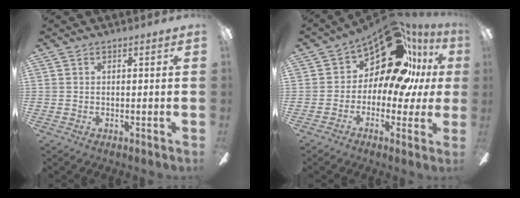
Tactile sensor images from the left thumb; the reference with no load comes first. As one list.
[{"total": 18.9, "force": [9.8, 9.9, 12.8], "torque": [-0.190, -0.058, 0.171]}]